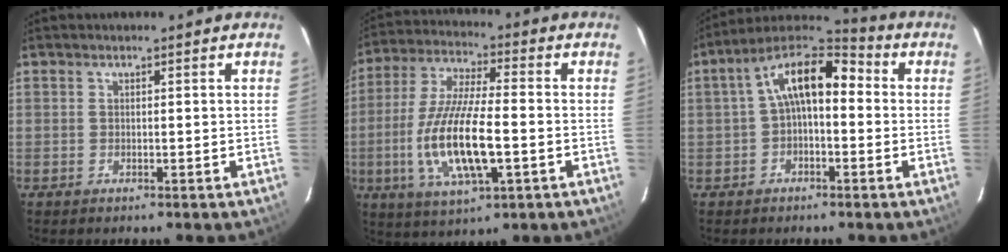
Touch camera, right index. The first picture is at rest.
{"total": 16.2, "force": [-3.8, 4.5, 15.1], "torque": [-0.311, -0.010, -0.070]}
{"total": 10.9, "force": [0.5, 5.7, 9.3], "torque": [-0.171, 0.037, 0.001]}